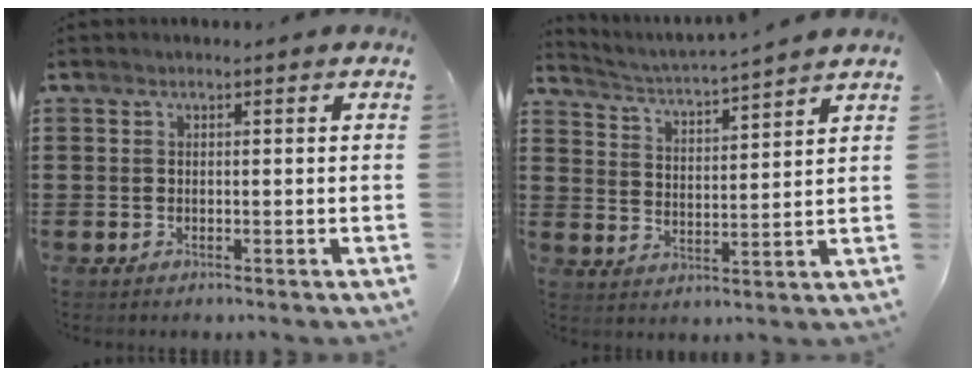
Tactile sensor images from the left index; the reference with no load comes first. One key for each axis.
{"total": 3.4, "fx": 3.2, "fy": -0.8, "fz": 0.4, "tx": -0.028, "ty": -0.030, "tz": 0.050}